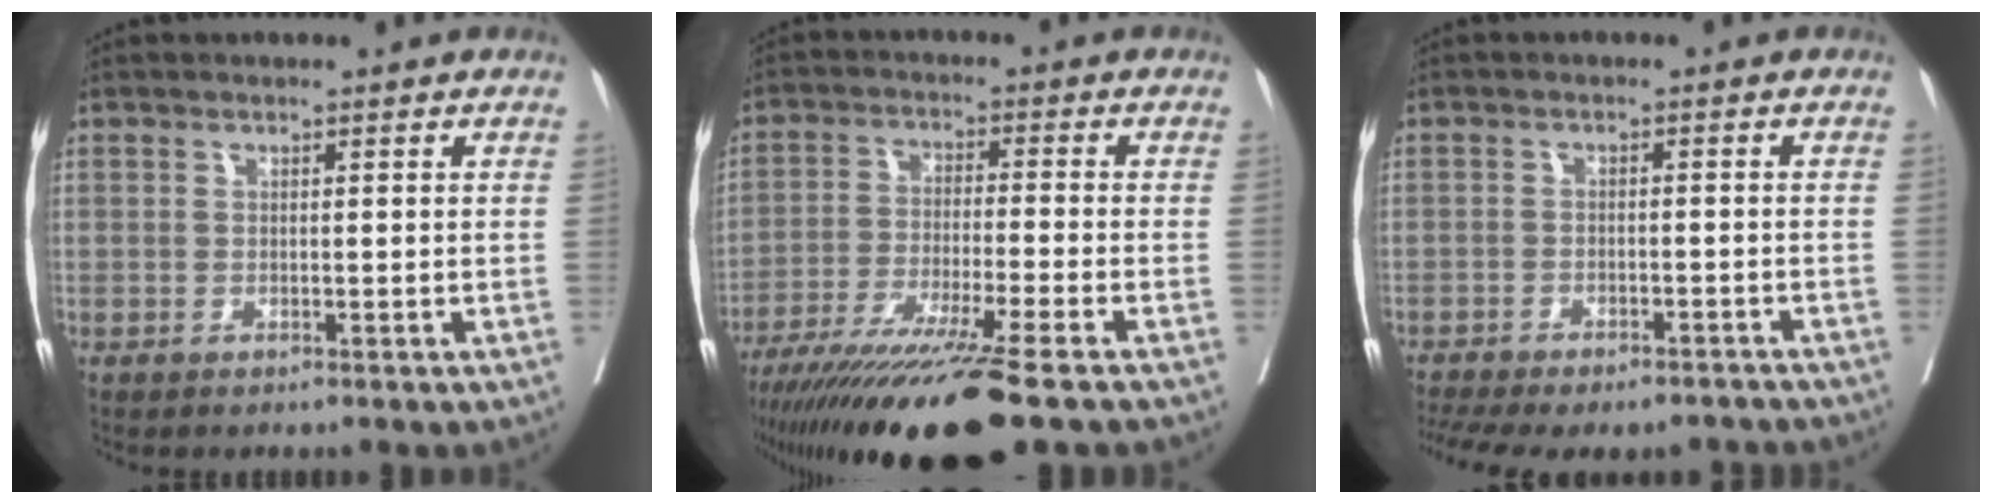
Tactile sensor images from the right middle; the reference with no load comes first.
{"total": 16.1, "force": [-12.2, -1.0, 10.5], "torque": [-0.174, -0.052, -0.201]}
{"total": 15.5, "force": [-13.0, 5.3, 6.6], "torque": [-0.163, -0.006, -0.174]}